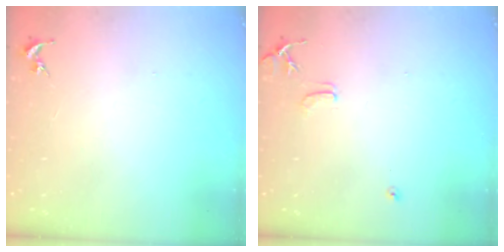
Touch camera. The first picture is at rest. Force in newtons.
{"total": 7.9, "press": 7.9, "slide": 0.7}